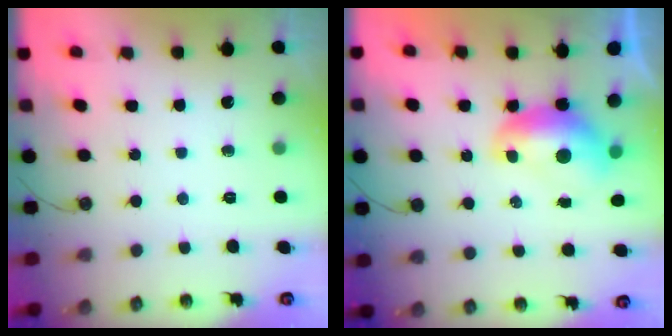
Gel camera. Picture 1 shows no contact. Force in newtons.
{"total": 1.5, "press": 1.4, "slide": 0.4}